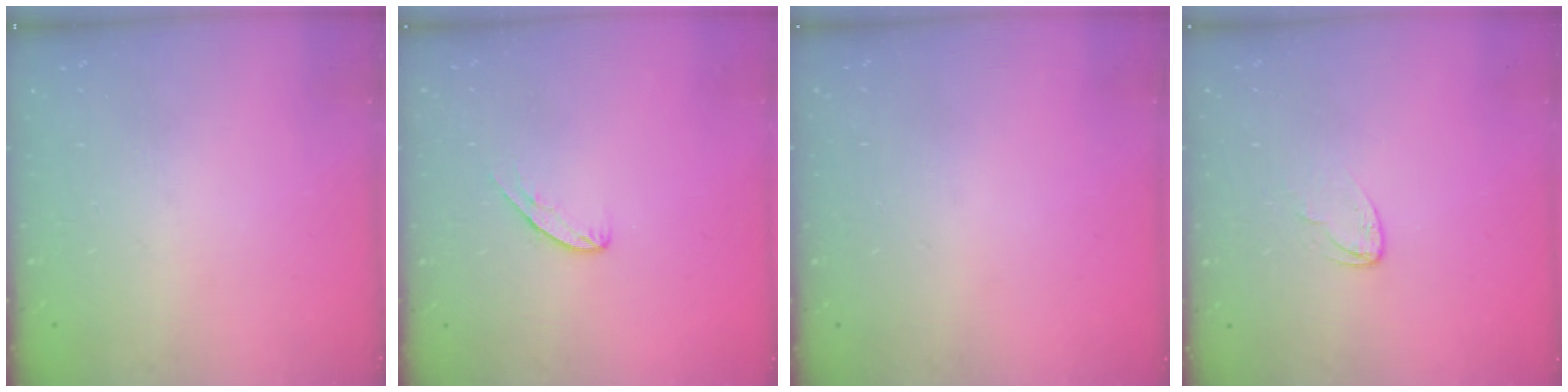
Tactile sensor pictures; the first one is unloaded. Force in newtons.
{"total": 6.0, "press": 6.0, "slide": 0.4}
{"total": 0.0}
{"total": 2.9, "press": 2.9, "slide": 0.2}